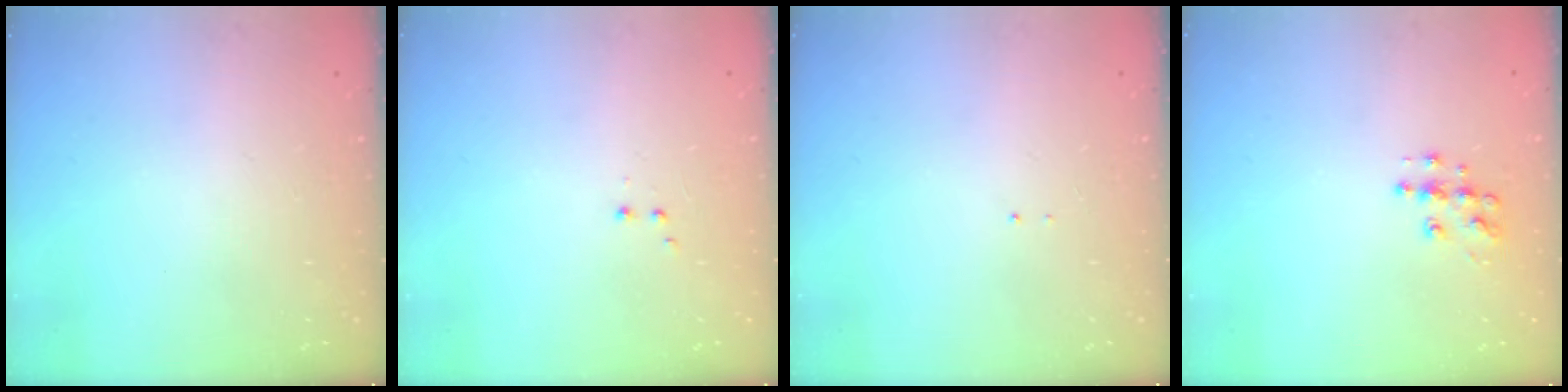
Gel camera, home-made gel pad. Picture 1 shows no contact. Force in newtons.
{"total": 1.9, "press": 1.8, "slide": 0.5}
{"total": 0.7, "press": 0.7, "slide": 0.1}
{"total": 8.5, "press": 8.5, "slide": 0.5}